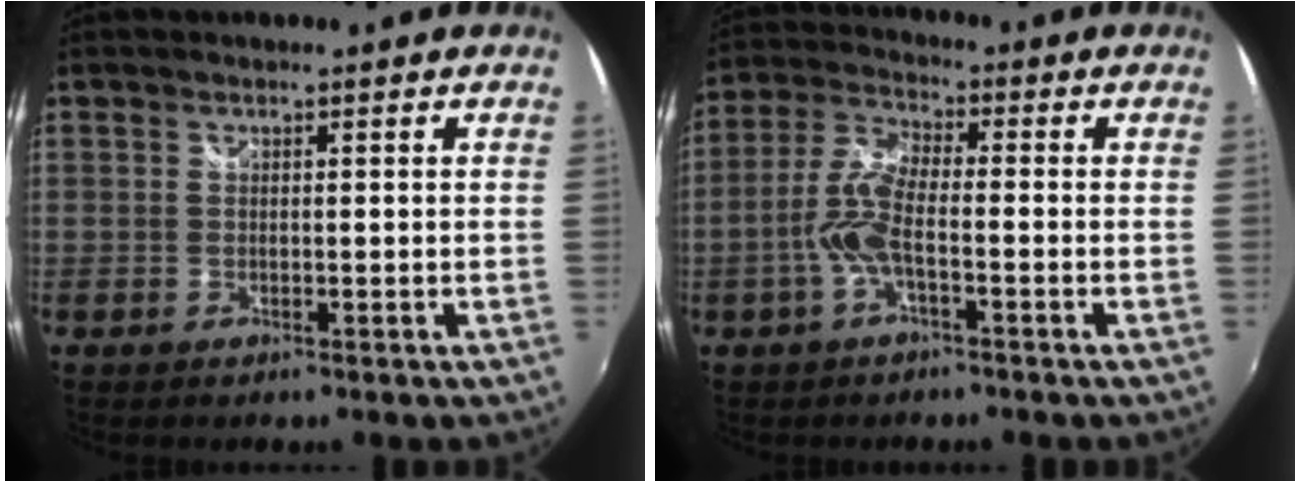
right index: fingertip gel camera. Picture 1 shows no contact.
{"total": 7.2, "force": [-2.4, 1.9, 6.5], "torque": [-0.147, 0.008, -0.050]}